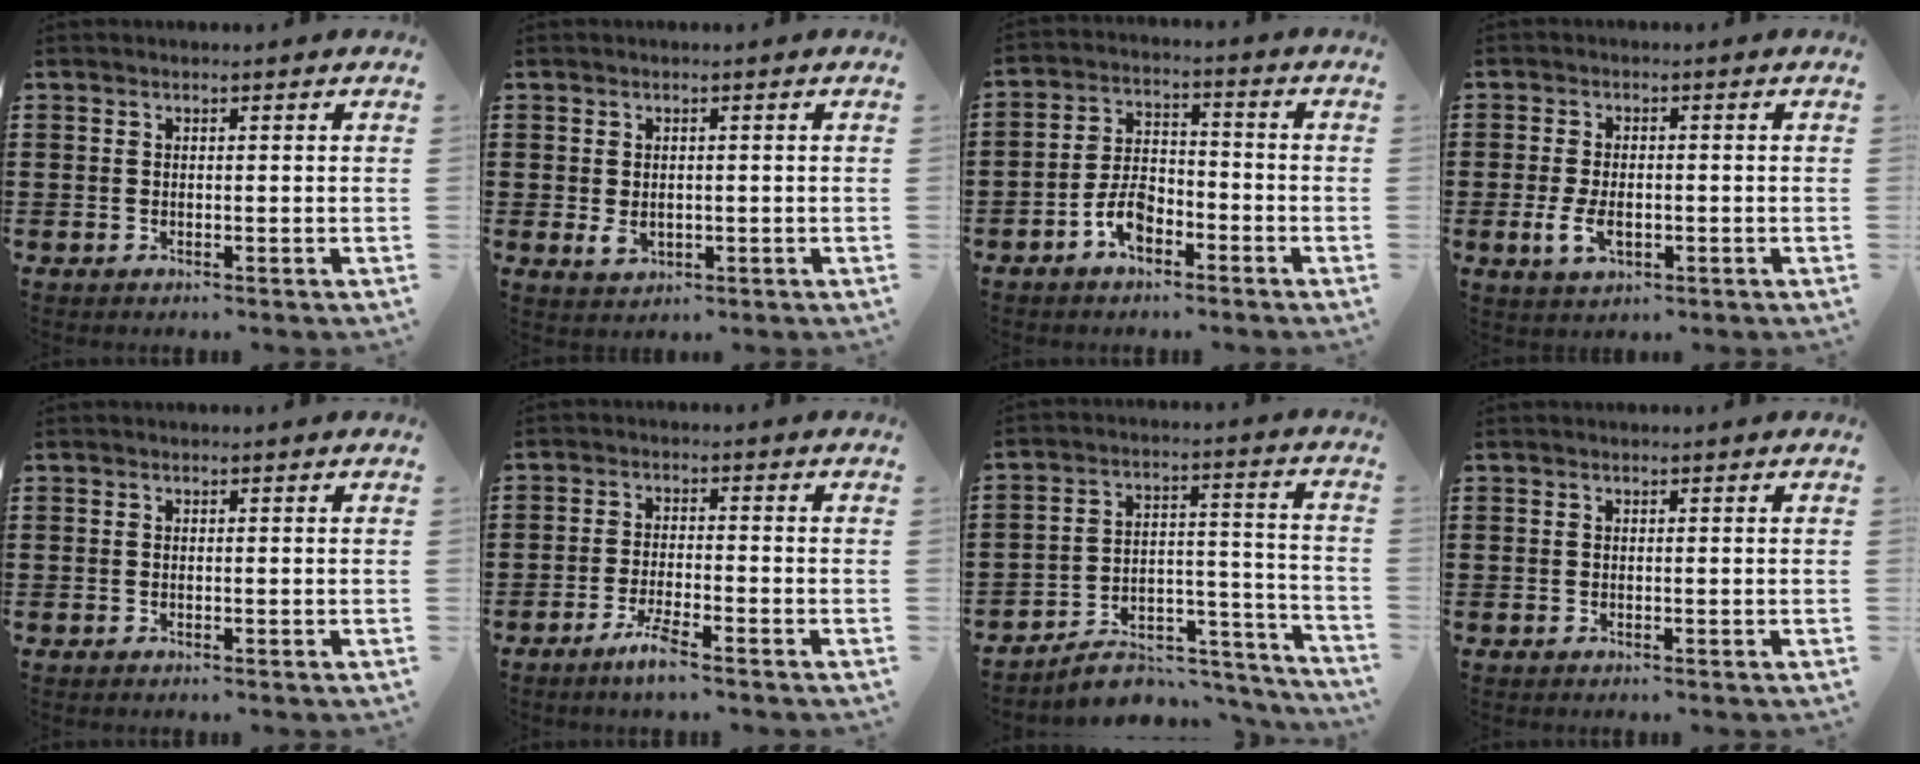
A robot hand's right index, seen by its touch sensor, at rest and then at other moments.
{"total": 2.2, "force": [-0.1, 1.5, 1.6], "torque": [-0.032, 0.003, -0.001]}
{"total": 6.4, "force": [-3.3, 3.4, 4.2], "torque": [-0.090, 0.009, -0.065]}
{"total": 4.0, "force": [-0.9, 2.1, 3.2], "torque": [-0.073, -0.006, -0.017]}
{"total": 0.0}
{"total": 4.4, "force": [-3.0, 0.5, 3.2], "torque": [-0.072, -0.008, -0.056]}
{"total": 8.2, "force": [-7.2, 2.8, 2.8], "torque": [-0.041, 0.024, -0.133]}
{"total": 0.0}